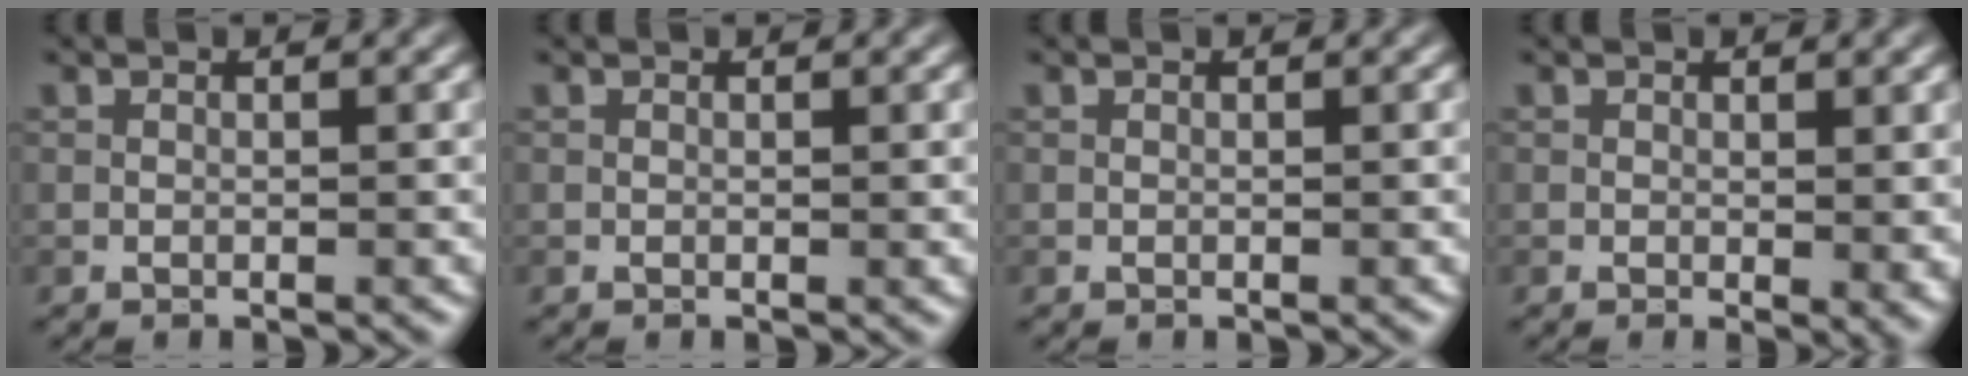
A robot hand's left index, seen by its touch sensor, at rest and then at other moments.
{"total": 0.0}
{"total": 0.0}
{"total": 1.6, "force": [0.3, 0.5, 1.5], "torque": [-0.015, -0.008, 0.005]}